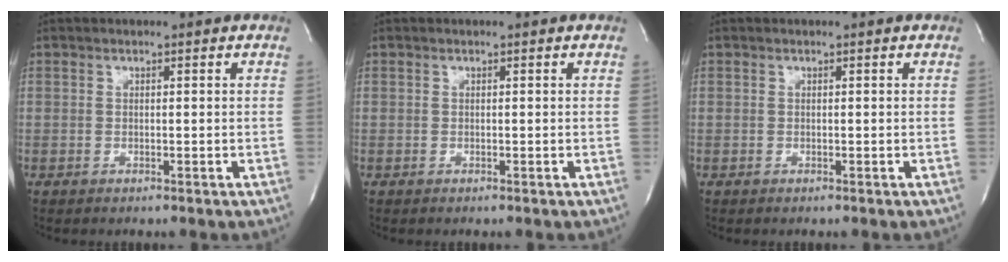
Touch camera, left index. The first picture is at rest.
{"total": 0.0}
{"total": 0.0}